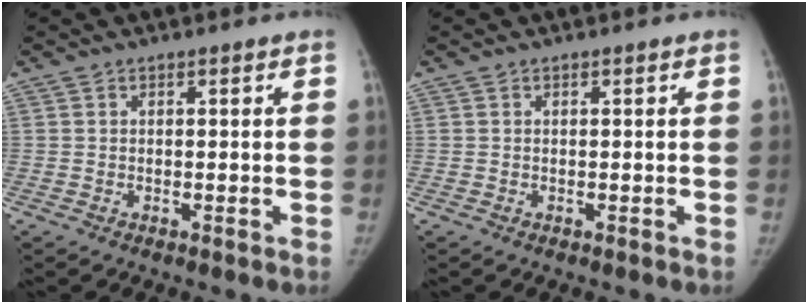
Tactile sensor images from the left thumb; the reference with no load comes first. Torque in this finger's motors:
{"motor_torque": [-0.06, 0.06, 0.11, -0.11, 0.01]}